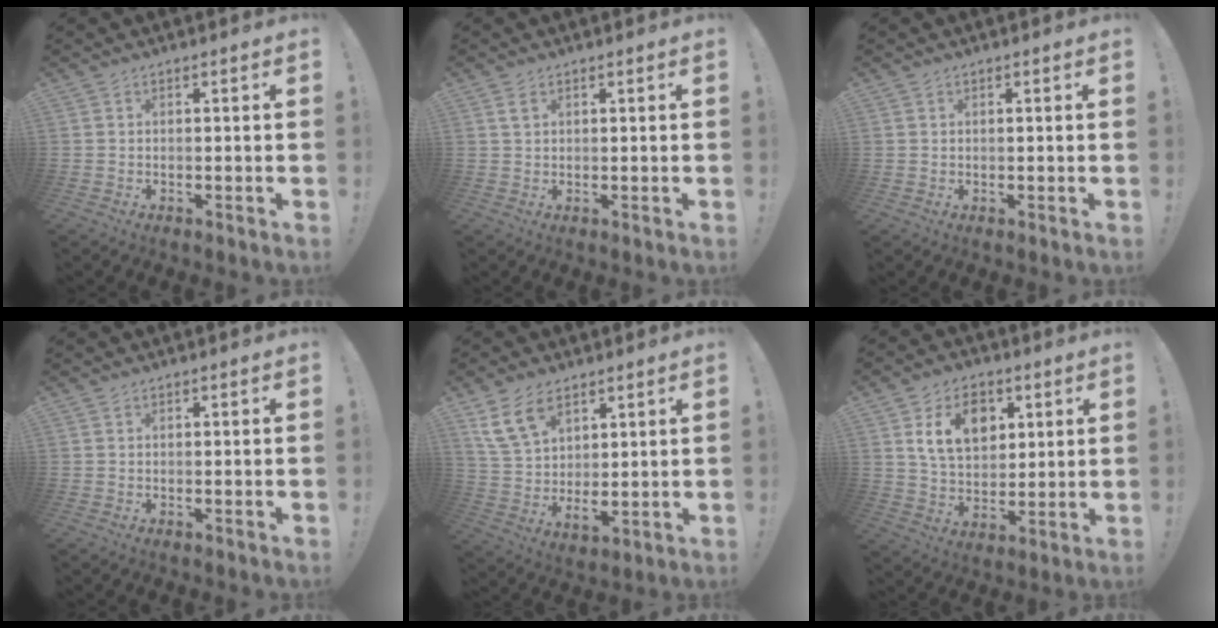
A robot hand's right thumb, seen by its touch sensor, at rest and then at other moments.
{"total": 2.1, "force": [1.1, 1.2, 1.4], "torque": [-0.016, -0.004, 0.017]}
{"total": 1.3, "force": [0.4, 1.2, 0.1], "torque": [0.009, -0.006, 0.005]}
{"total": 0.0}
{"total": 10.8, "force": [7.0, 5.7, 5.9], "torque": [-0.126, -0.035, 0.140]}
{"total": 14.2, "force": [5.9, 10.3, 7.9], "torque": [-0.120, -0.011, 0.112]}